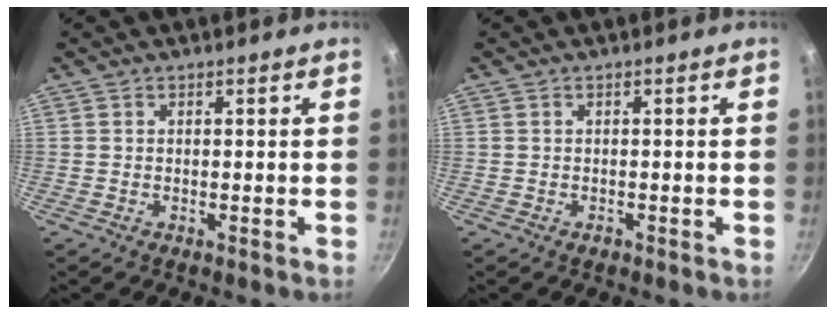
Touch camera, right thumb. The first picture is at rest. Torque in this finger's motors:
{"motor_torque": [0.23, -0.05, -0.23, 0.07, -0.02]}